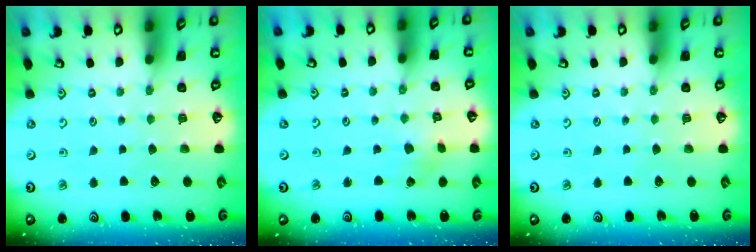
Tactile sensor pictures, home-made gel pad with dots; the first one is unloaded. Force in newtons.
{"total": 1.5, "press": 1.5, "slide": 0.1}
{"total": 0.0}